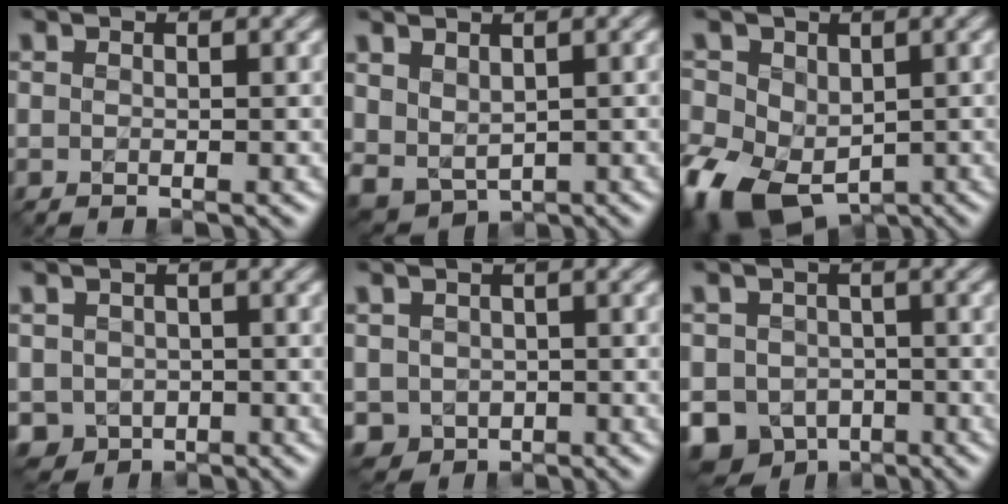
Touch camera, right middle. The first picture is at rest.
{"total": 3.0, "force": [1.3, 2.1, 1.7], "torque": [-0.039, -0.010, 0.031]}
{"total": 10.1, "force": [-2.9, 6.9, 6.8], "torque": [-0.155, -0.017, -0.059]}
{"total": 2.8, "force": [-0.8, 2.6, 0.9], "torque": [-0.018, -0.005, -0.016]}
{"total": 2.5, "force": [-0.4, 2.4, 0.8], "torque": [-0.016, -0.004, -0.007]}
{"total": 6.4, "force": [-2.8, 5.2, 2.4], "torque": [-0.031, -0.012, -0.048]}